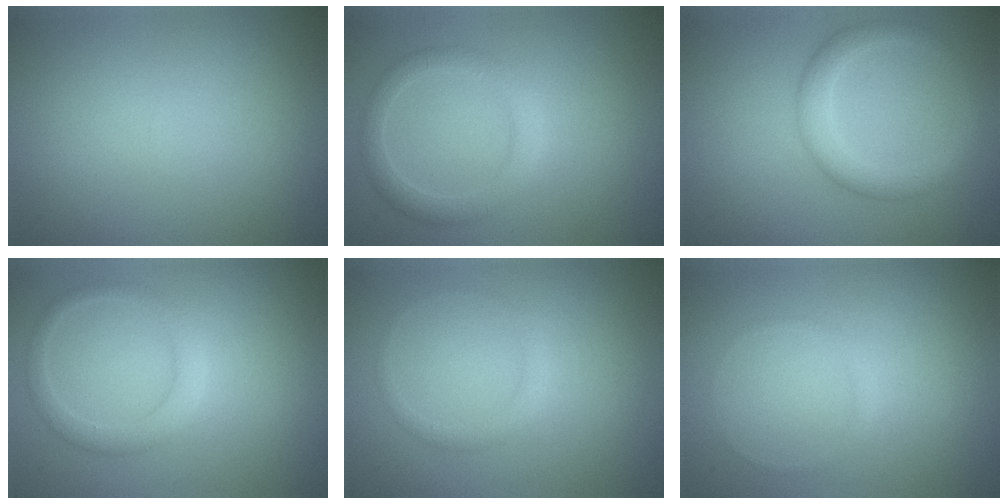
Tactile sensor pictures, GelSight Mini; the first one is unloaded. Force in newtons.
{"total": 2.7, "press": 2.7, "slide": 0.2}
{"total": 3.2, "press": 3.2, "slide": 0.1}
{"total": 2.3, "press": 2.3, "slide": 0.2}
{"total": 1.1, "press": 1.1, "slide": 0.1}
{"total": 0.7, "press": 0.7, "slide": 0.1}